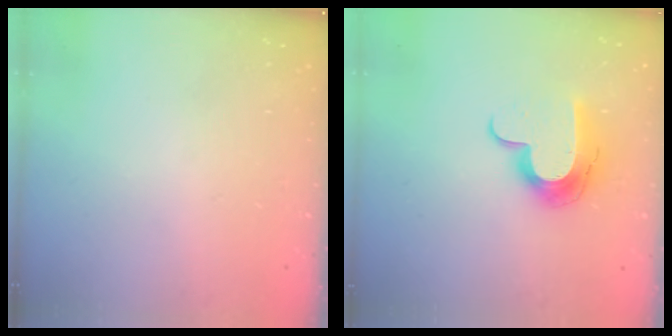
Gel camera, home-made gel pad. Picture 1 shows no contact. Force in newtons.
{"total": 12.0, "press": 11.9, "slide": 0.9}